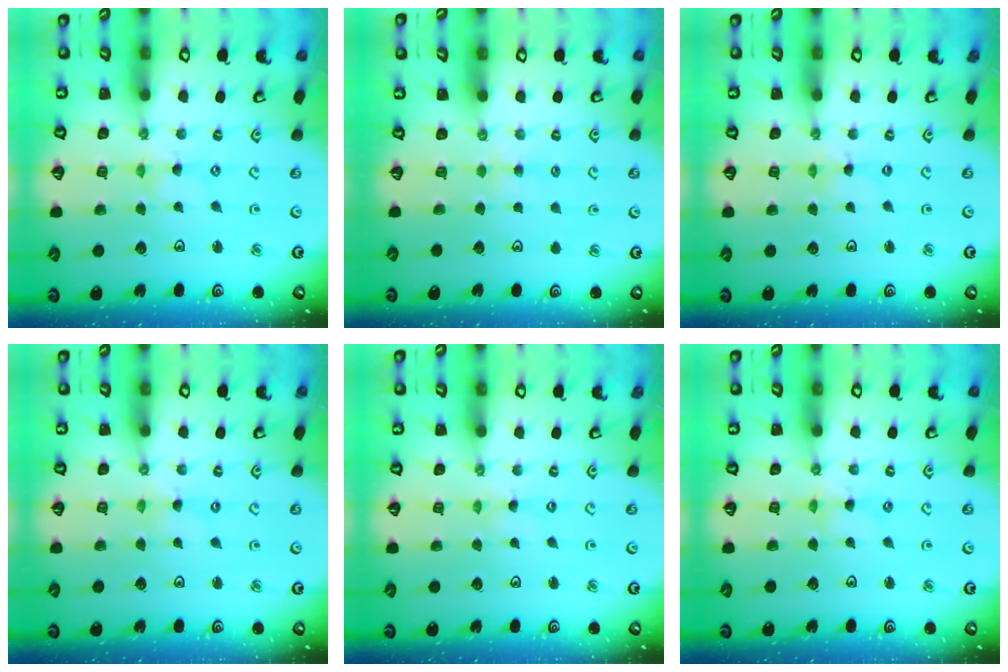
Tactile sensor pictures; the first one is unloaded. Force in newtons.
{"total": 2.8, "press": 2.7, "slide": 0.5}
{"total": 0.0}
{"total": 0.0}
{"total": 0.0}
{"total": 0.0}